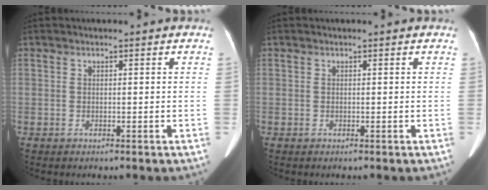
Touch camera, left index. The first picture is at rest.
{"total": 0.0}